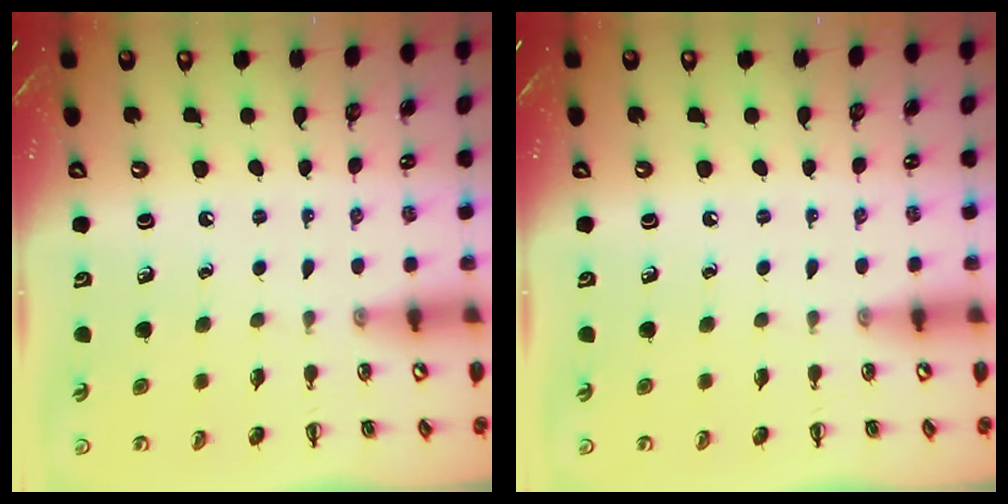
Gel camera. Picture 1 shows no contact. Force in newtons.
{"total": 0.0}